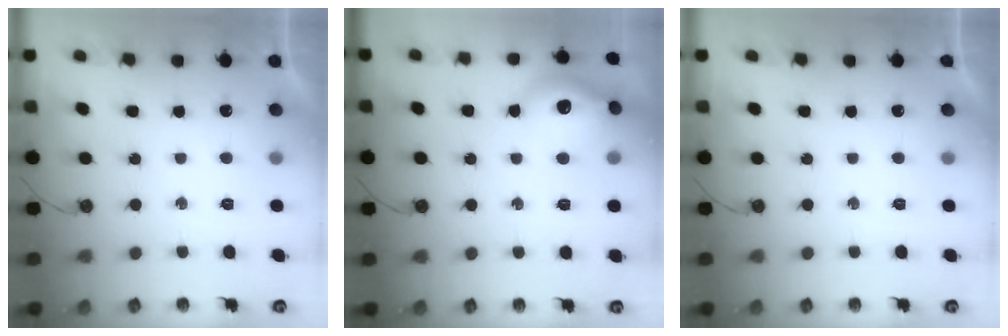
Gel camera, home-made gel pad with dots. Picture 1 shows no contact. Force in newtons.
{"total": 15.8, "press": 15.8, "slide": 1.0}
{"total": 0.0}